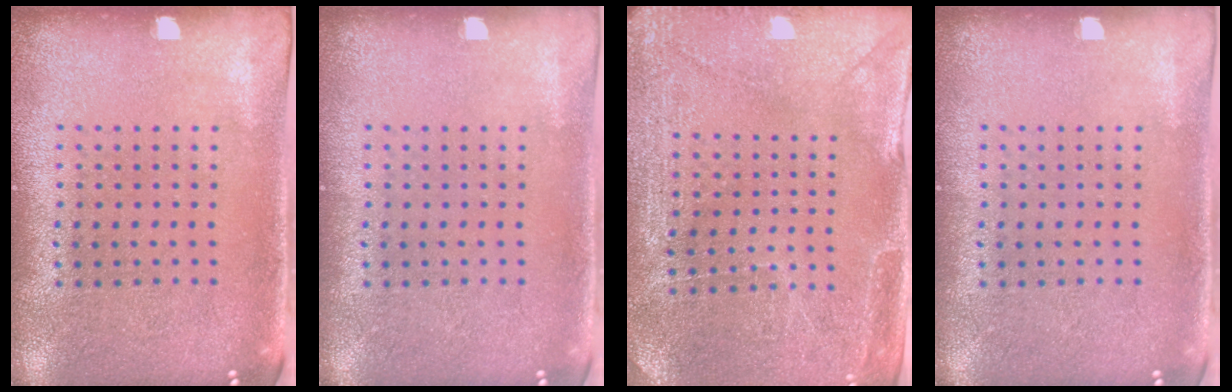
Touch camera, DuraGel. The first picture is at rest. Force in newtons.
{"total": 0.0}
{"total": 2.8, "press": 2.8, "slide": 0.4}
{"total": 0.0}